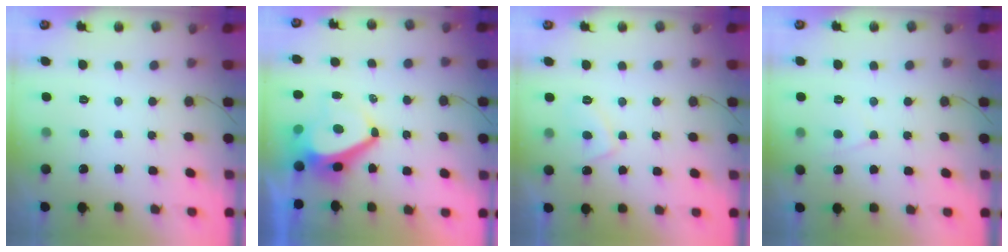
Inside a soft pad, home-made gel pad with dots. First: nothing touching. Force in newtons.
{"total": 7.9, "press": 7.9, "slide": 0.7}
{"total": 4.4, "press": 4.2, "slide": 1.1}
{"total": 3.4, "press": 3.4, "slide": 0.6}